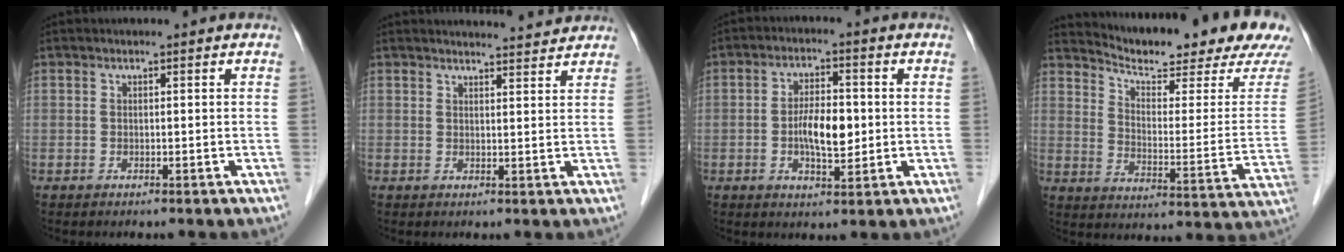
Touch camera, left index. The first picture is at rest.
{"total": 5.6, "force": [5.6, 0.2, 0.8], "torque": [-0.013, 0.002, 0.059]}
{"total": 6.4, "force": [-0.8, 2.5, 5.9], "torque": [-0.114, -0.002, -0.015]}
{"total": 21.7, "force": [20.1, 1.4, 8.1], "torque": [-0.124, -0.088, 0.255]}